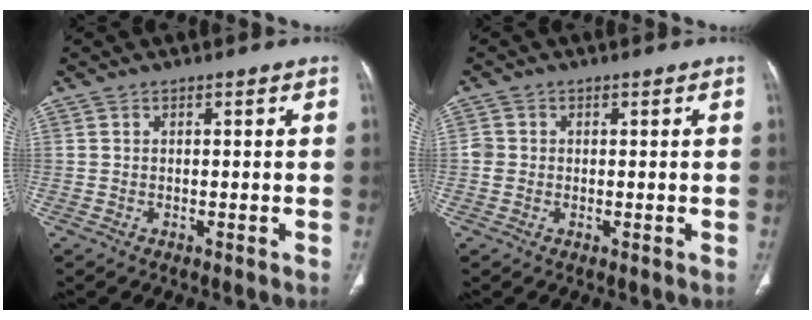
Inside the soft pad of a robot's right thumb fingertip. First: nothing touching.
{"total": 1.8, "force": [-0.1, 1.7, 0.7], "torque": [-0.006, 0.004, -0.003]}